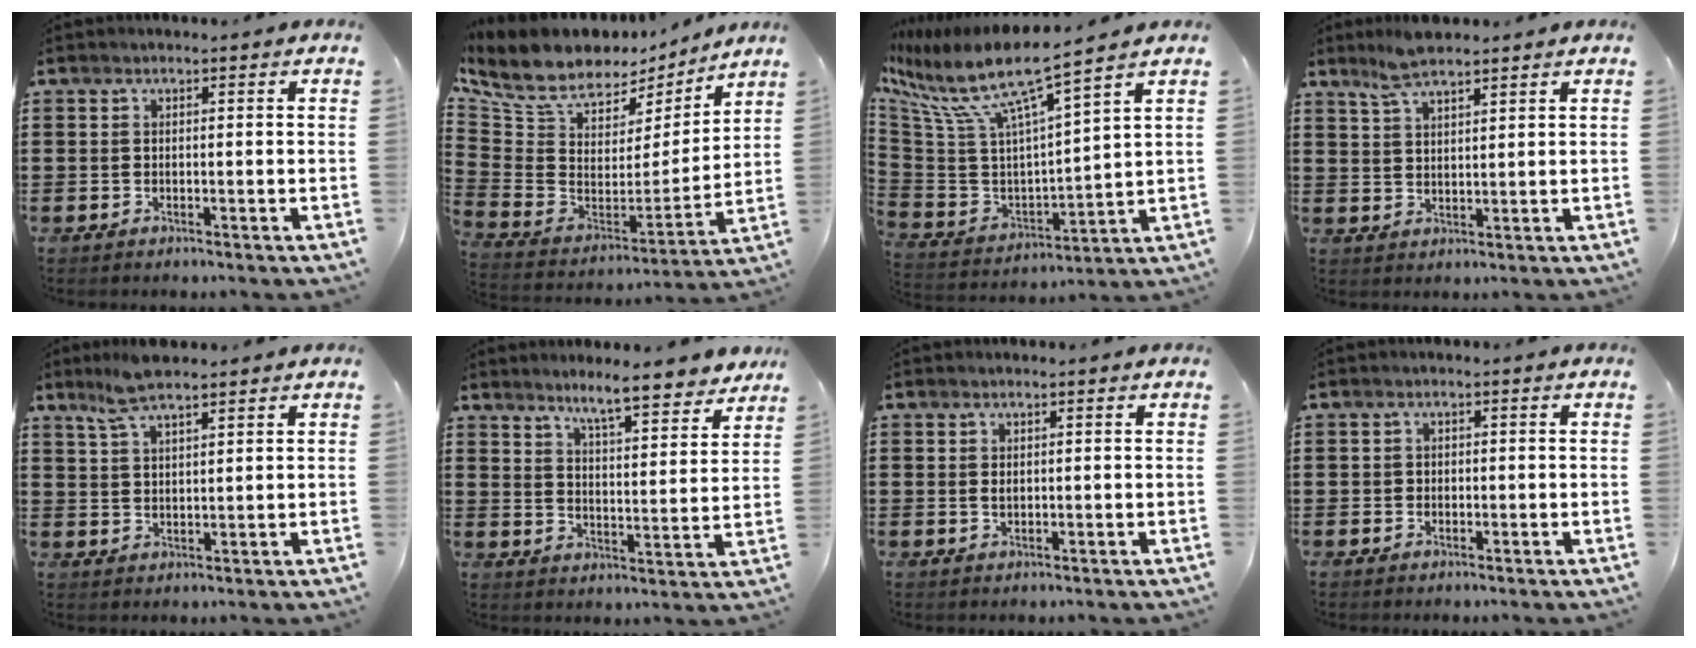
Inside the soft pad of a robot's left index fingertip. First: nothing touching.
{"total": 9.0, "force": [6.9, 4.2, 4.0], "torque": [-0.115, -0.044, 0.125]}
{"total": 10.1, "force": [7.0, 1.1, 7.3], "torque": [-0.171, -0.054, 0.109]}
{"total": 4.8, "force": [4.0, 1.0, 2.4], "torque": [-0.057, -0.002, 0.075]}
{"total": 5.4, "force": [4.2, 1.1, 3.1], "torque": [-0.070, -0.001, 0.078]}
{"total": 6.8, "force": [6.2, 0.0, 2.8], "torque": [-0.061, -0.037, 0.105]}
{"total": 0.9, "force": [0.3, 0.5, 0.7], "torque": [-0.016, 0.003, 0.005]}
{"total": 0.9, "force": [0.0, 0.8, 0.3], "torque": [-0.009, 0.005, -0.002]}